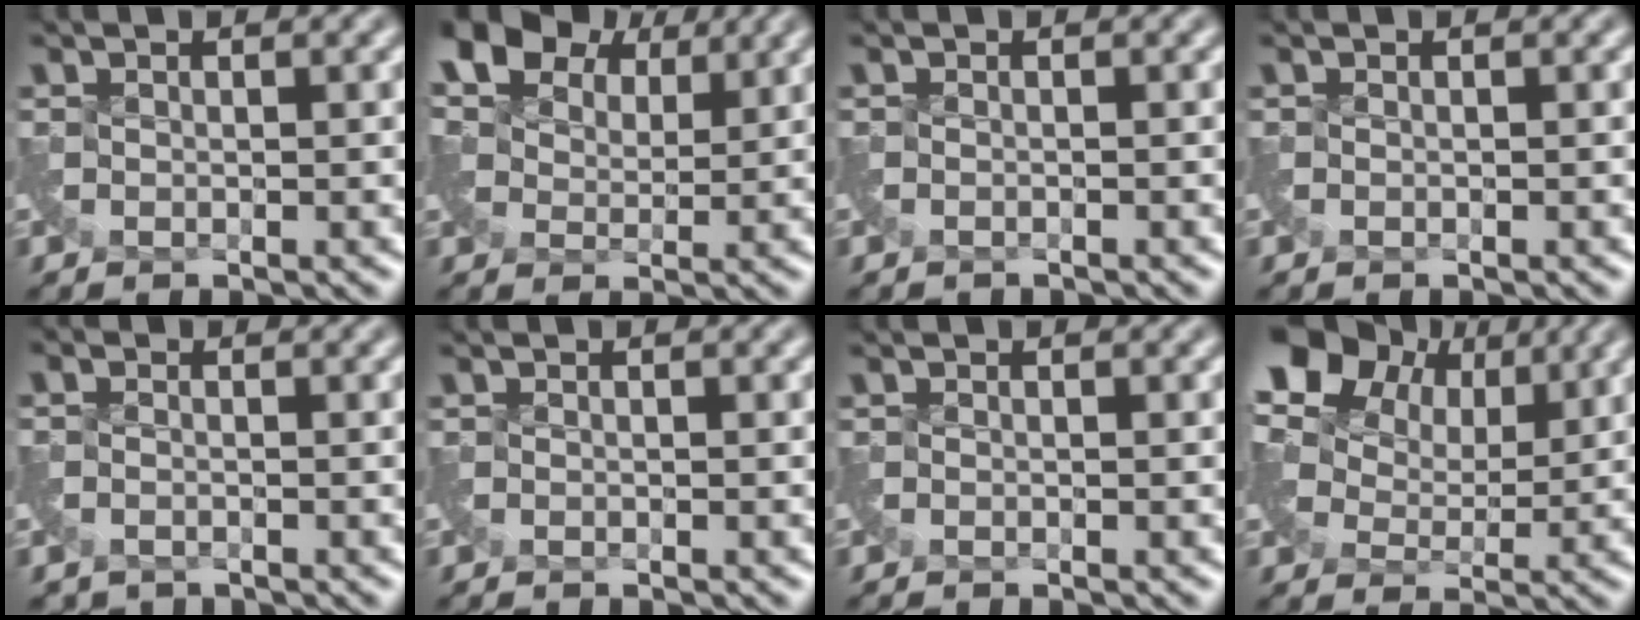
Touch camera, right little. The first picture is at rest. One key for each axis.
{"total": 11.0, "fx": 7.1, "fy": 6.4, "fz": 5.5, "tx": -0.112, "ty": 0.029, "tz": 0.110}
{"total": 0.7, "fx": -0.7, "fy": 0.1, "fz": -0.1, "tx": 0.001, "ty": -0.009, "tz": -0.018}
{"total": 0.0}
{"total": 1.4, "fx": -1.3, "fy": 0.4, "fz": -0.4, "tx": 0.009, "ty": -0.013, "tz": -0.029}
{"total": 0.7, "fx": -0.6, "fy": -0.4, "fz": -0.2, "tx": 0.001, "ty": -0.011, "tz": -0.015}
{"total": 0.8, "fx": -0.7, "fy": -0.4, "fz": -0.2, "tx": -0.001, "ty": -0.013, "tz": -0.018}
{"total": 12.8, "fx": 7.1, "fy": 7.7, "fz": 7.4, "tx": -0.162, "ty": 0.039, "tz": 0.107}